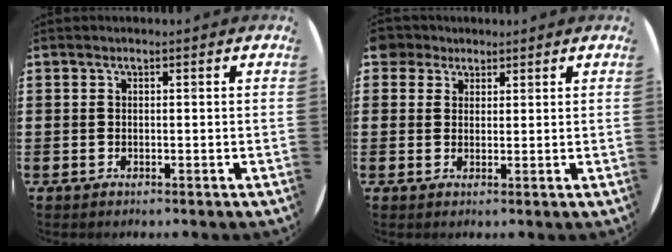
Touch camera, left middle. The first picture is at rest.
{"total": 2.5, "force": [2.0, 1.5, 0.0], "torque": [0.000, 0.003, 0.038]}